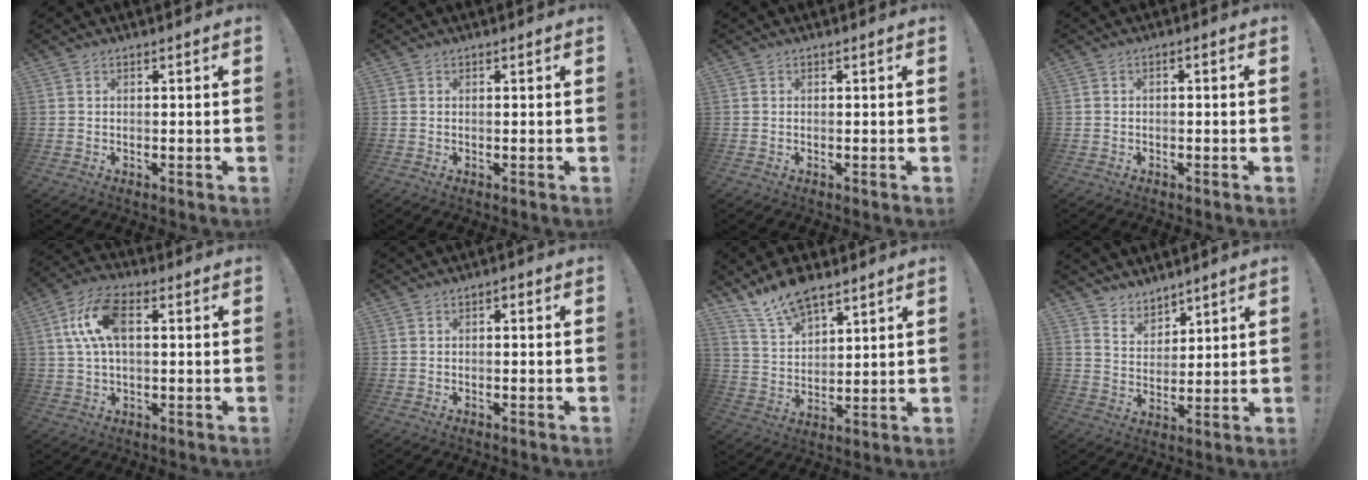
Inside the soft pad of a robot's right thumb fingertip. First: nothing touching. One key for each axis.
{"total": 0.0}
{"total": 0.0}
{"total": 1.4, "fx": -1.1, "fy": 0.4, "fz": 0.7, "tx": -0.011, "ty": 0.004, "tz": -0.019}
{"total": 12.0, "fx": 2.7, "fy": 6.6, "fz": 9.7, "tx": -0.192, "ty": 0.012, "tz": 0.052}
{"total": 1.0, "fx": -0.9, "fy": 0.5, "fz": 0.2, "tx": -0.005, "ty": 0.004, "tz": -0.016}
{"total": 12.0, "fx": 9.6, "fy": 4.9, "fz": 5.2, "tx": -0.106, "ty": -0.055, "tz": 0.181}
{"total": 6.8, "fx": 6.0, "fy": 3.2, "fz": 0.1, "tx": -0.011, "ty": -0.049, "tz": 0.116}